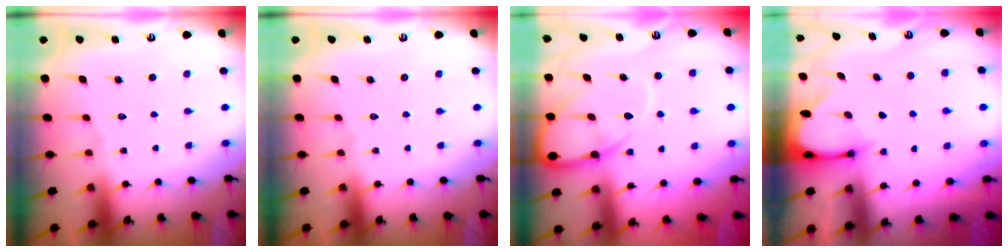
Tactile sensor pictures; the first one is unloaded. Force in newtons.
{"total": 0.0}
{"total": 10.7, "press": 10.7, "slide": 1.0}
{"total": 2.3, "press": 2.3, "slide": 0.3}